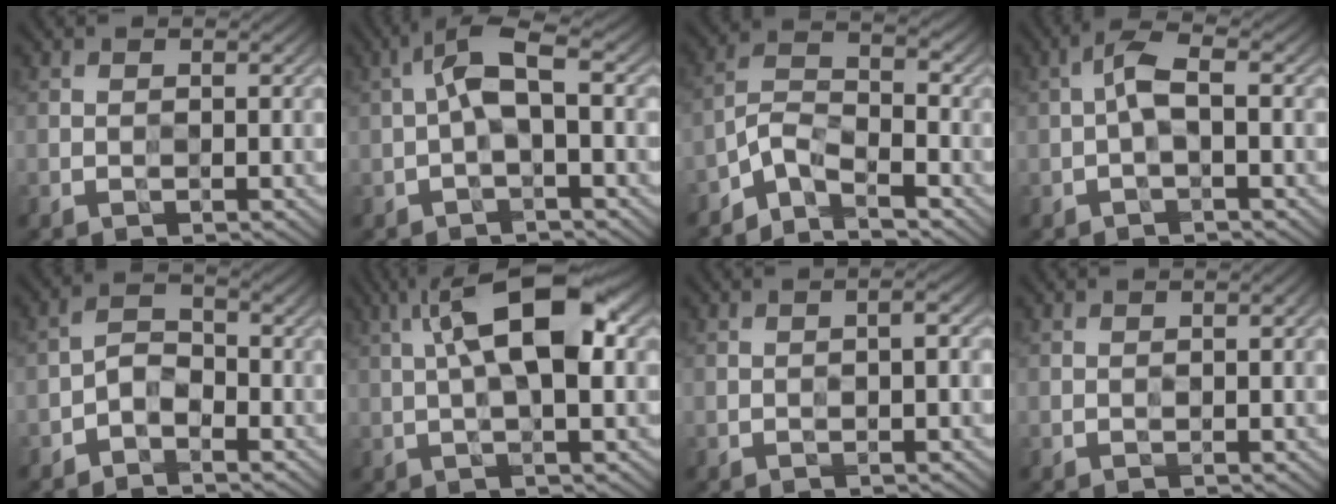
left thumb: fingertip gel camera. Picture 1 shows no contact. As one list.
[{"total": 5.1, "force": [0.1, 1.5, 4.9], "torque": [-0.101, 0.021, -0.011]}, {"total": 5.5, "force": [-4.3, 1.7, 2.9], "torque": [-0.058, 0.003, -0.098]}, {"total": 3.1, "force": [-0.1, 0.9, 3.0], "torque": [-0.066, 0.013, -0.011]}, {"total": 3.2, "force": [-2.0, 1.7, 1.8], "torque": [-0.032, 0.009, -0.049]}, {"total": 10.8, "force": [2.6, 3.4, 9.9], "torque": [-0.166, 0.018, 0.035]}, {"total": 1.9, "force": [0.0, 0.3, 1.9], "torque": [-0.029, 0.008, -0.002]}, {"total": 1.5, "force": [0.3, 0.2, 1.4], "torque": [-0.022, 0.002, 0.003]}]